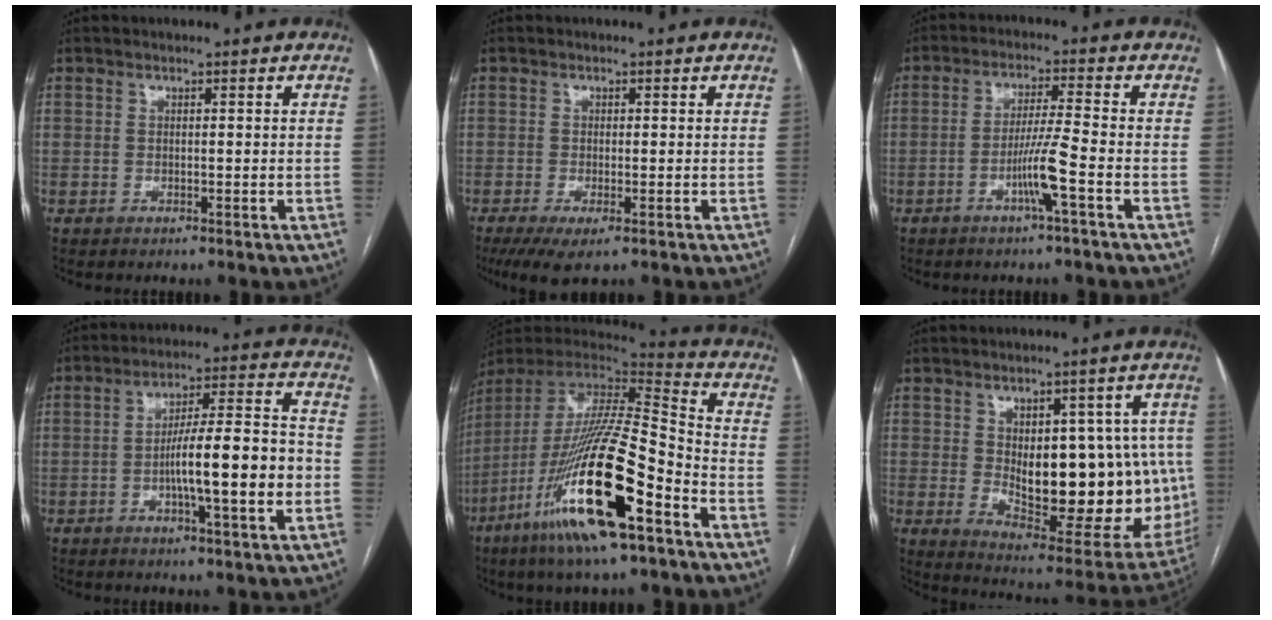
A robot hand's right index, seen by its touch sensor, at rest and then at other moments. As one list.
[{"total": 4.7, "force": [-2.7, 1.1, 3.7], "torque": [-0.061, -0.014, -0.043]}, {"total": 6.0, "force": [-2.5, -1.0, 5.3], "torque": [-0.104, -0.004, -0.048]}, {"total": 13.7, "force": [-3.1, 1.1, 13.3], "torque": [-0.212, 0.013, -0.049]}, {"total": 25.2, "force": [-12.0, 3.2, 22.0], "torque": [-0.431, -0.056, -0.219]}, {"total": 21.3, "force": [-0.2, 9.3, 19.1], "torque": [-0.222, 0.008, 0.028]}]